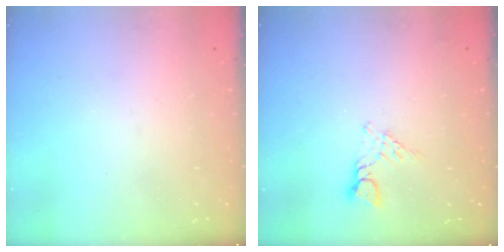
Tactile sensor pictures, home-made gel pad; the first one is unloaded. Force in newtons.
{"total": 3.5, "press": 3.5, "slide": 0.4}